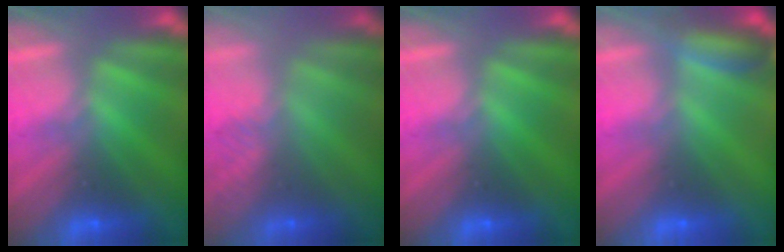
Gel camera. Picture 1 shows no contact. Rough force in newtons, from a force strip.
{"total": 2.8}
{"total": 0.0}
{"total": 2.8}